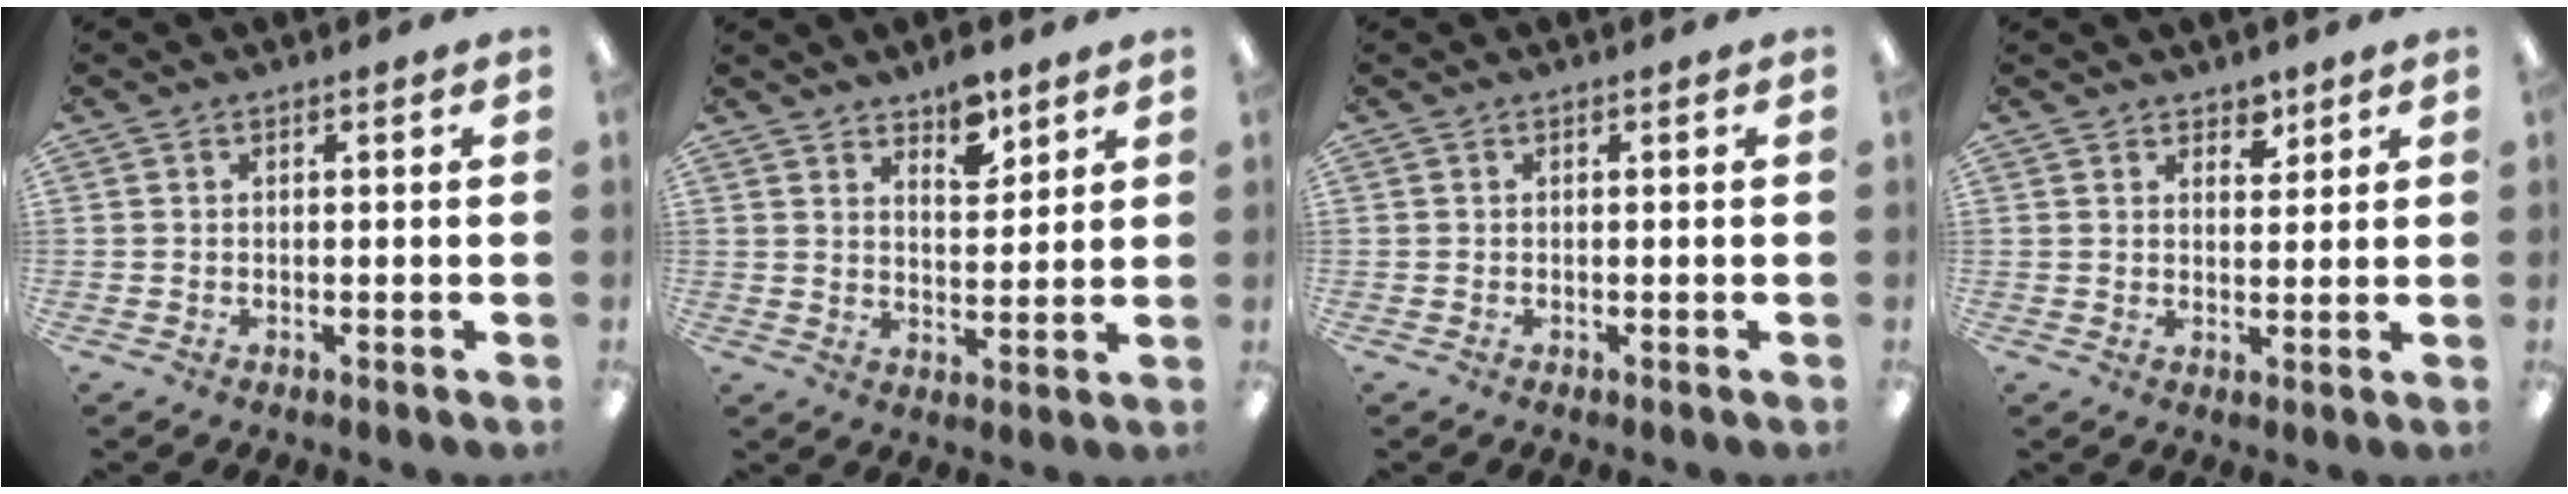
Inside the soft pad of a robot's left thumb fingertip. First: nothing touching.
{"total": 6.4, "force": [5.3, 2.7, 2.4], "torque": [-0.021, -0.034, 0.092]}
{"total": 0.0}
{"total": 3.9, "force": [3.0, 2.3, 0.8], "torque": [0.000, -0.017, 0.052]}